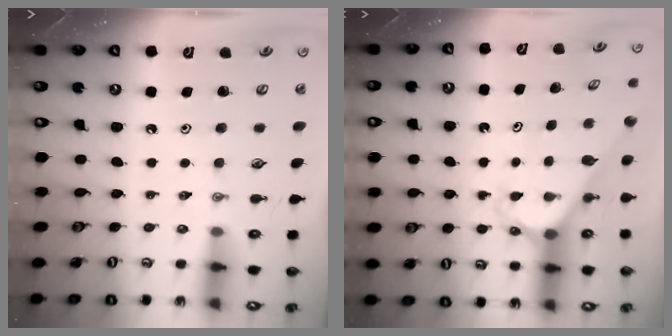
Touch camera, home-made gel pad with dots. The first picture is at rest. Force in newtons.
{"total": 2.8, "press": 2.8, "slide": 0.2}